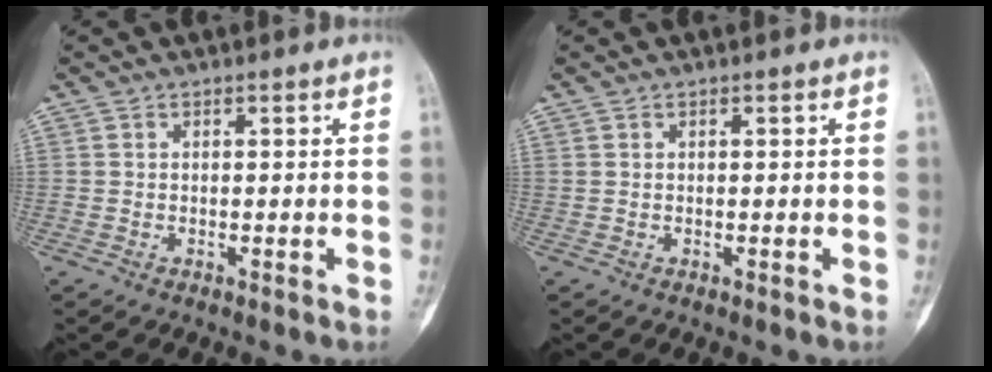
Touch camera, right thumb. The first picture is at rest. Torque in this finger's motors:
{"motor_torque": [0.21, 0.04, 0.06, -0.13, 0.08]}